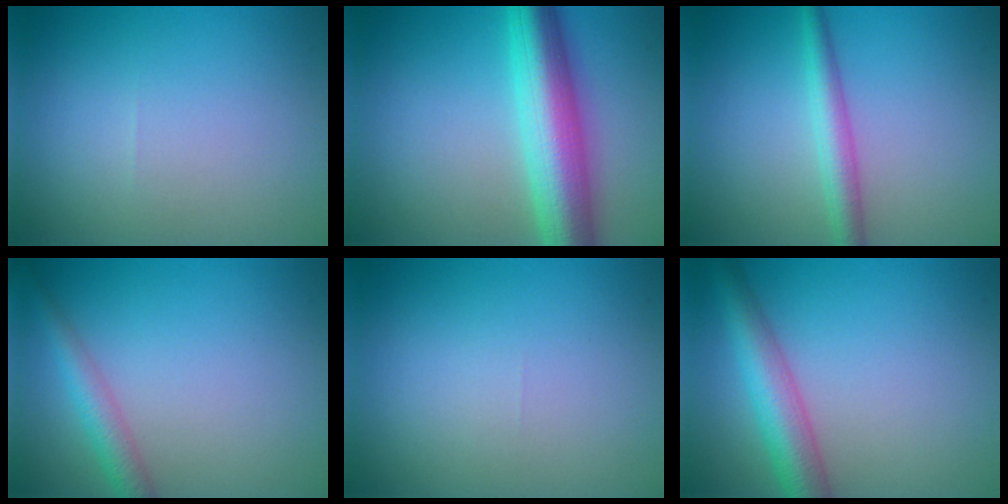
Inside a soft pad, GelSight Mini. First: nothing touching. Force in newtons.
{"total": 8.7, "press": 8.7, "slide": 0.3}
{"total": 2.8, "press": 2.8, "slide": 0.0}
{"total": 2.8, "press": 2.8, "slide": 0.1}
{"total": 0.0}
{"total": 5.3, "press": 5.3, "slide": 0.2}